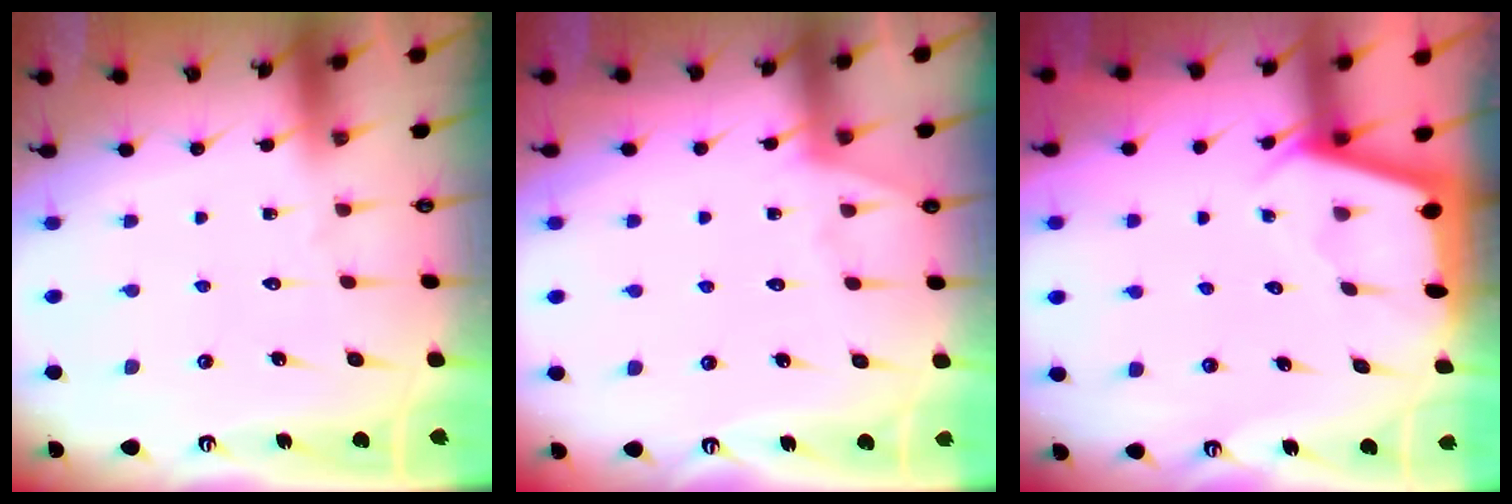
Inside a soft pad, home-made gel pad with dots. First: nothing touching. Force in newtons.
{"total": 4.7, "press": 4.7, "slide": 0.6}
{"total": 2.2, "press": 2.2, "slide": 0.1}